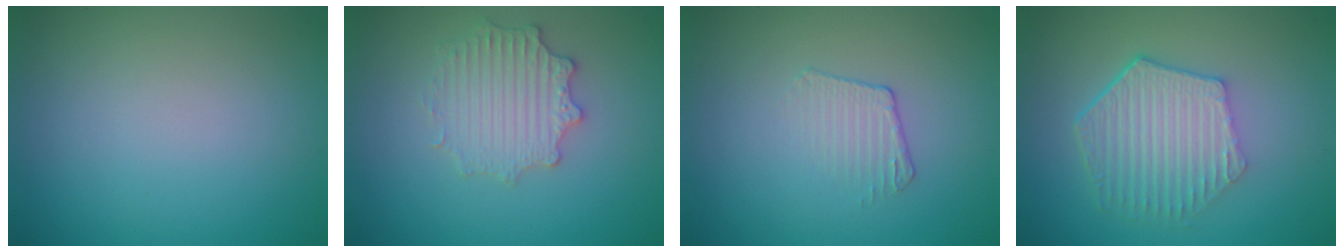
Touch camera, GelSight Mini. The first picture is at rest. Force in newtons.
{"total": 2.9, "press": 2.9, "slide": 0.2}
{"total": 1.5, "press": 0.7, "slide": 1.4}
{"total": 5.7, "press": 4.2, "slide": 3.9}